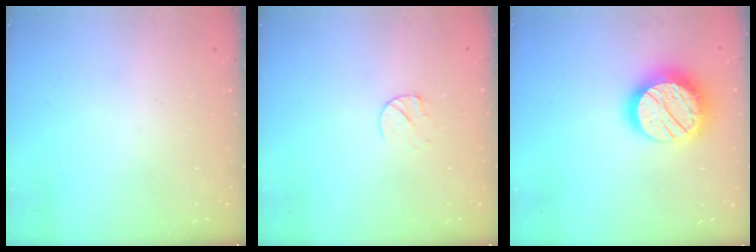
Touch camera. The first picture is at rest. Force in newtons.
{"total": 3.5, "press": 3.5, "slide": 0.4}
{"total": 18.7, "press": 18.7, "slide": 1.1}